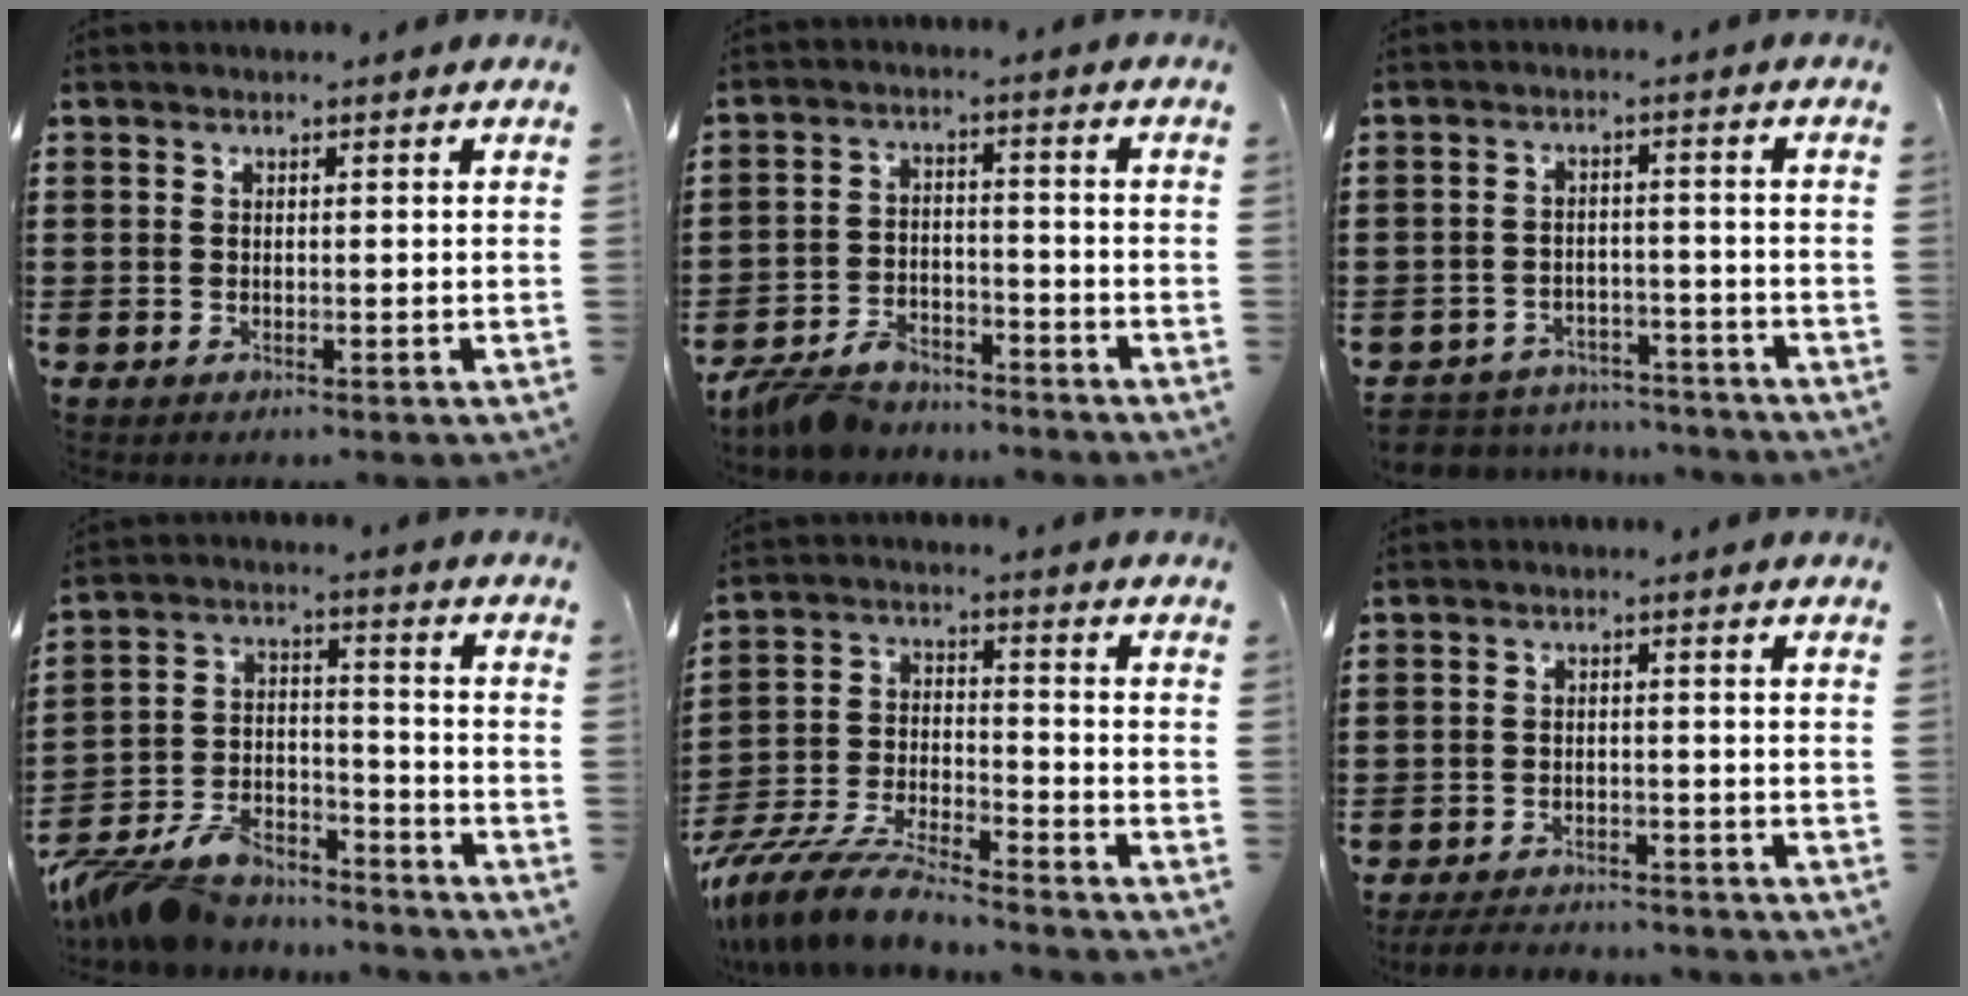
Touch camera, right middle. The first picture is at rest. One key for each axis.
{"total": 5.6, "fx": -5.3, "fy": 1.3, "fz": 1.3, "tx": -0.042, "ty": 0.001, "tz": -0.109}
{"total": 4.4, "fx": -4.4, "fy": 0.7, "fz": -0.2, "tx": -0.010, "ty": 0.004, "tz": -0.096}
{"total": 9.1, "fx": -8.4, "fy": 2.5, "fz": 2.5, "tx": -0.064, "ty": 0.009, "tz": -0.169}
{"total": 9.5, "fx": -8.8, "fy": 1.0, "fz": 3.5, "tx": -0.081, "ty": 0.010, "tz": -0.176}
{"total": 3.1, "fx": -3.1, "fy": 0.5, "fz": 0.2, "tx": -0.014, "ty": -0.001, "tz": -0.067}